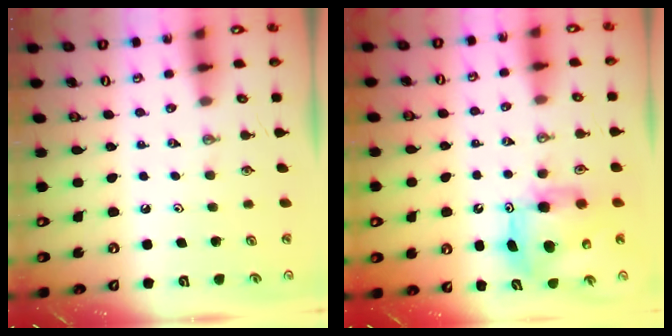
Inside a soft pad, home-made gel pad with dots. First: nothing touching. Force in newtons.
{"total": 10.0, "press": 10.0, "slide": 0.5}